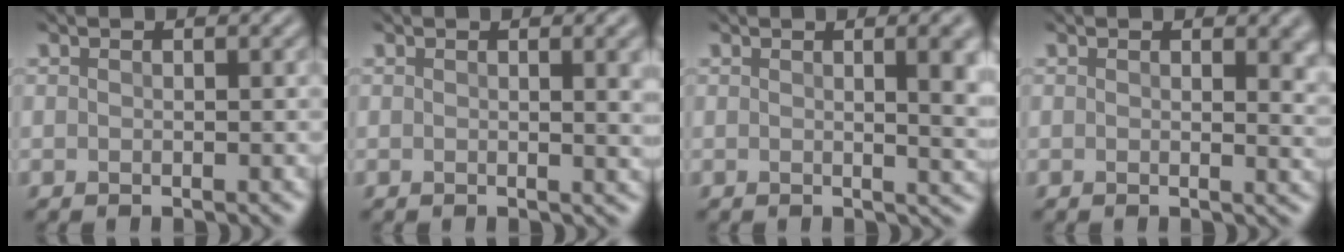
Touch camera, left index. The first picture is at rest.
{"total": 3.5, "force": [0.8, 1.2, 3.2], "torque": [-0.026, 0.004, 0.008]}
{"total": 5.5, "force": [1.0, 1.9, 5.1], "torque": [-0.037, 0.004, 0.014]}
{"total": 2.5, "force": [0.9, 0.9, 2.2], "torque": [-0.018, -0.003, 0.012]}